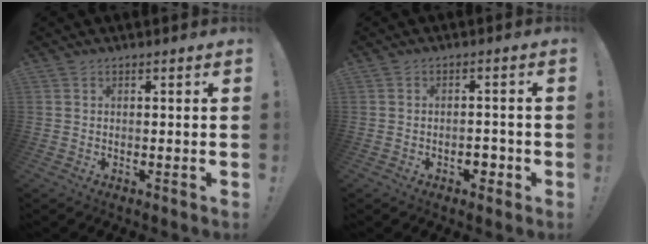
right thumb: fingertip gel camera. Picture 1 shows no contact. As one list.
[{"total": 3.6, "force": [-1.7, 2.5, 1.9], "torque": [-0.015, 0.002, -0.032]}]